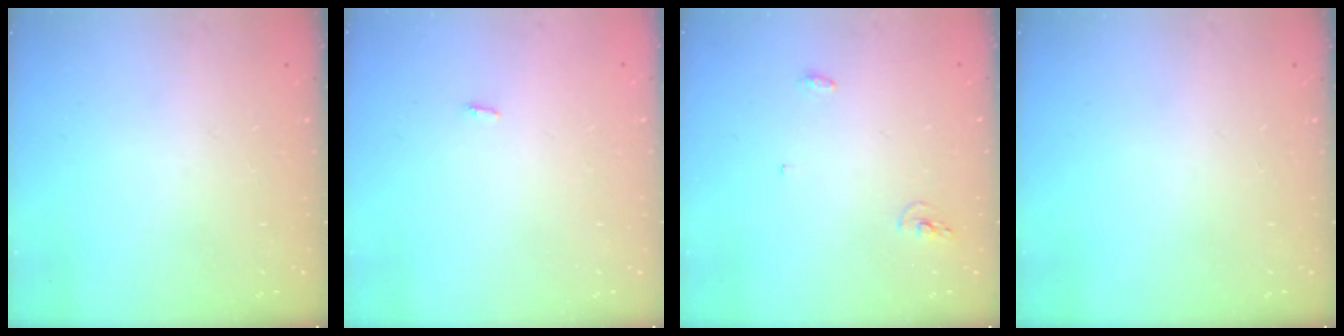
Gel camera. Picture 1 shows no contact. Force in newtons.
{"total": 2.8, "press": 1.8, "slide": 2.2}
{"total": 4.5, "press": 4.2, "slide": 1.5}
{"total": 0.0}